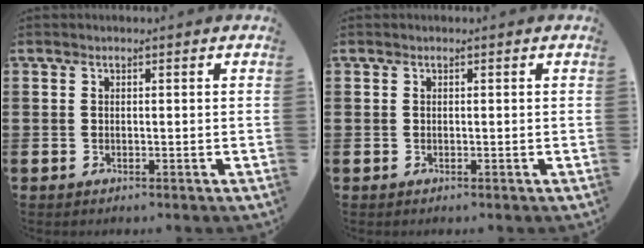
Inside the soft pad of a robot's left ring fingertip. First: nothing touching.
{"total": 0.0}